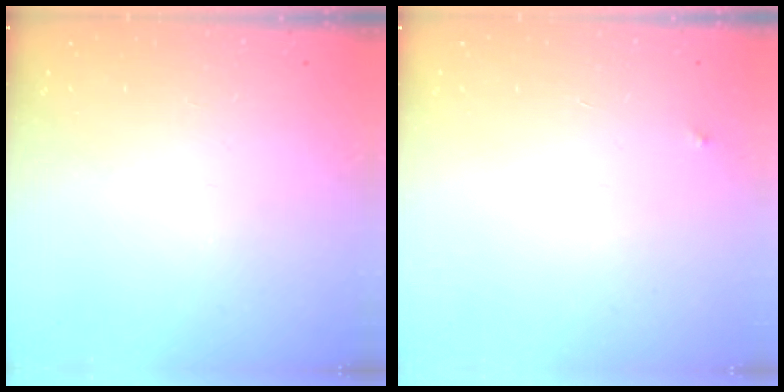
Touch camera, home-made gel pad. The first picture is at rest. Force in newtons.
{"total": 2.5, "press": 2.4, "slide": 0.4}